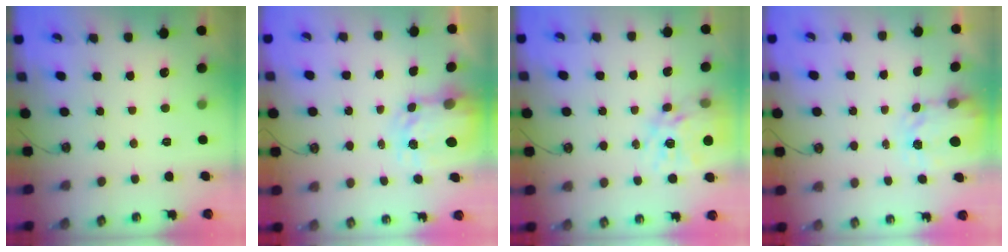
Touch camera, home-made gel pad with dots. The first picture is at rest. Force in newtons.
{"total": 4.4, "press": 4.3, "slide": 0.9}
{"total": 14.5, "press": 14.5, "slide": 1.0}
{"total": 3.3, "press": 3.3, "slide": 0.3}